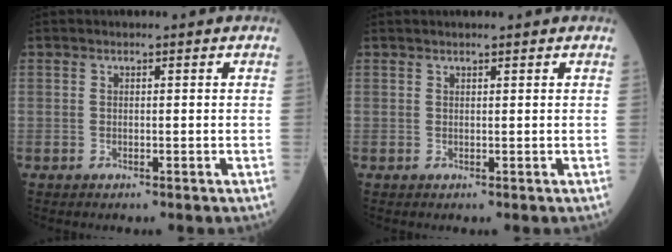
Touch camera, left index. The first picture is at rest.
{"total": 1.6, "force": [1.3, 0.4, 0.7], "torque": [-0.012, 0.009, 0.020]}